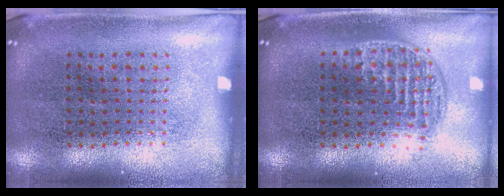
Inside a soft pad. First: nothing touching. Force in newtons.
{"total": 1.2, "press": 1.0, "slide": 0.6}